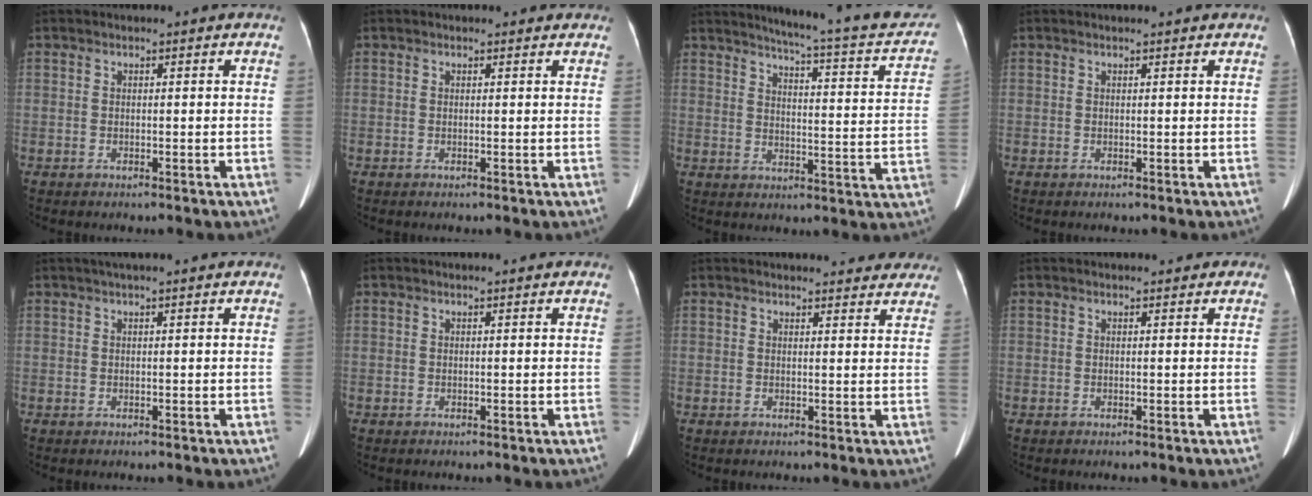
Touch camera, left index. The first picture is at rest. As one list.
[{"total": 0.6, "force": [0.4, 0.5, -0.1], "torque": [-0.010, -0.004, -0.001]}, {"total": 20.5, "force": [18.3, 1.6, 9.2], "torque": [-0.114, -0.046, 0.210]}, {"total": 1.3, "force": [1.2, 0.0, 0.3], "torque": [-0.010, 0.009, 0.014]}, {"total": 2.7, "force": [2.0, -0.3, 1.7], "torque": [-0.023, 0.029, 0.034]}, {"total": 1.1, "force": [1.0, 0.2, 0.4], "torque": [-0.009, 0.022, 0.010]}, {"total": 12.8, "force": [12.0, 3.0, 3.3], "torque": [-0.015, -0.001, 0.121]}, {"total": 1.9, "force": [1.5, 0.8, 0.8], "torque": [-0.007, 0.008, 0.014]}]